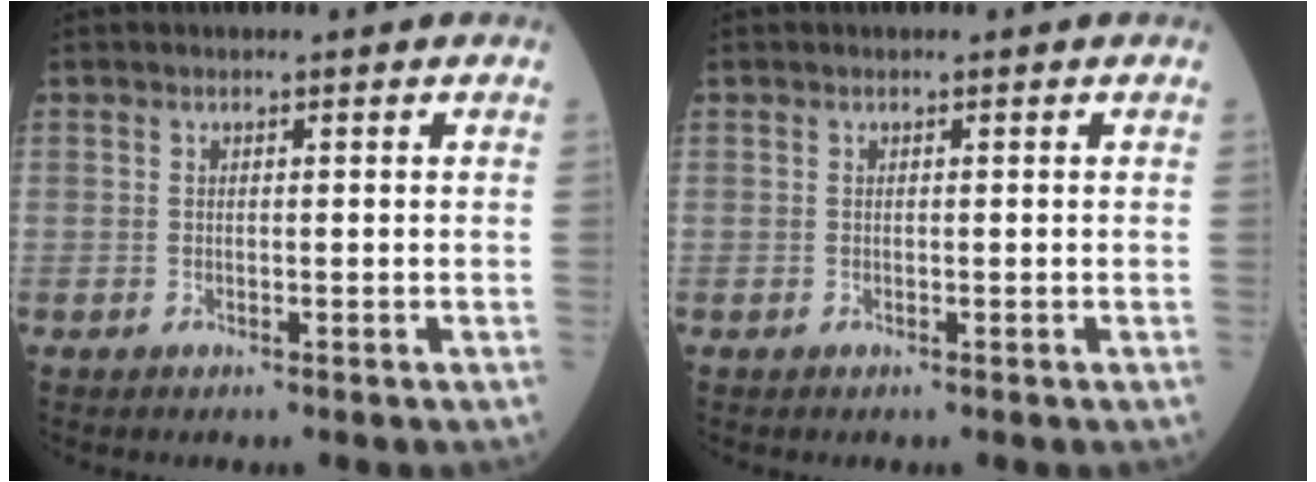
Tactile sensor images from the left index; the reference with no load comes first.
{"total": 0.0}